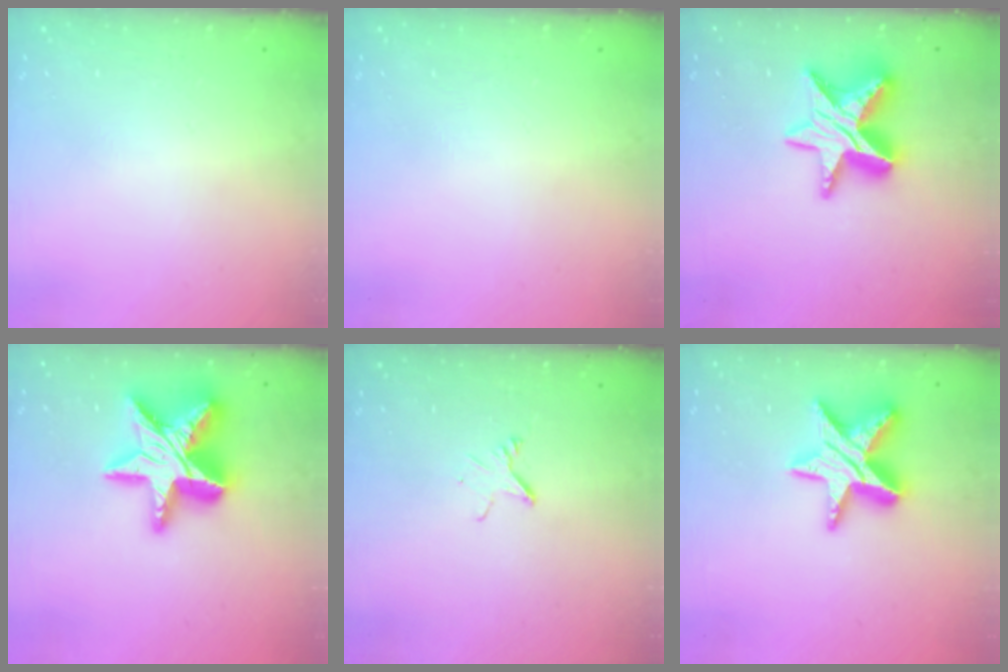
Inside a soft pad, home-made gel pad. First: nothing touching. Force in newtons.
{"total": 0.0}
{"total": 14.7, "press": 14.6, "slide": 0.9}
{"total": 21.5, "press": 21.4, "slide": 1.7}
{"total": 2.5, "press": 2.5, "slide": 0.1}
{"total": 15.3, "press": 15.2, "slide": 1.1}